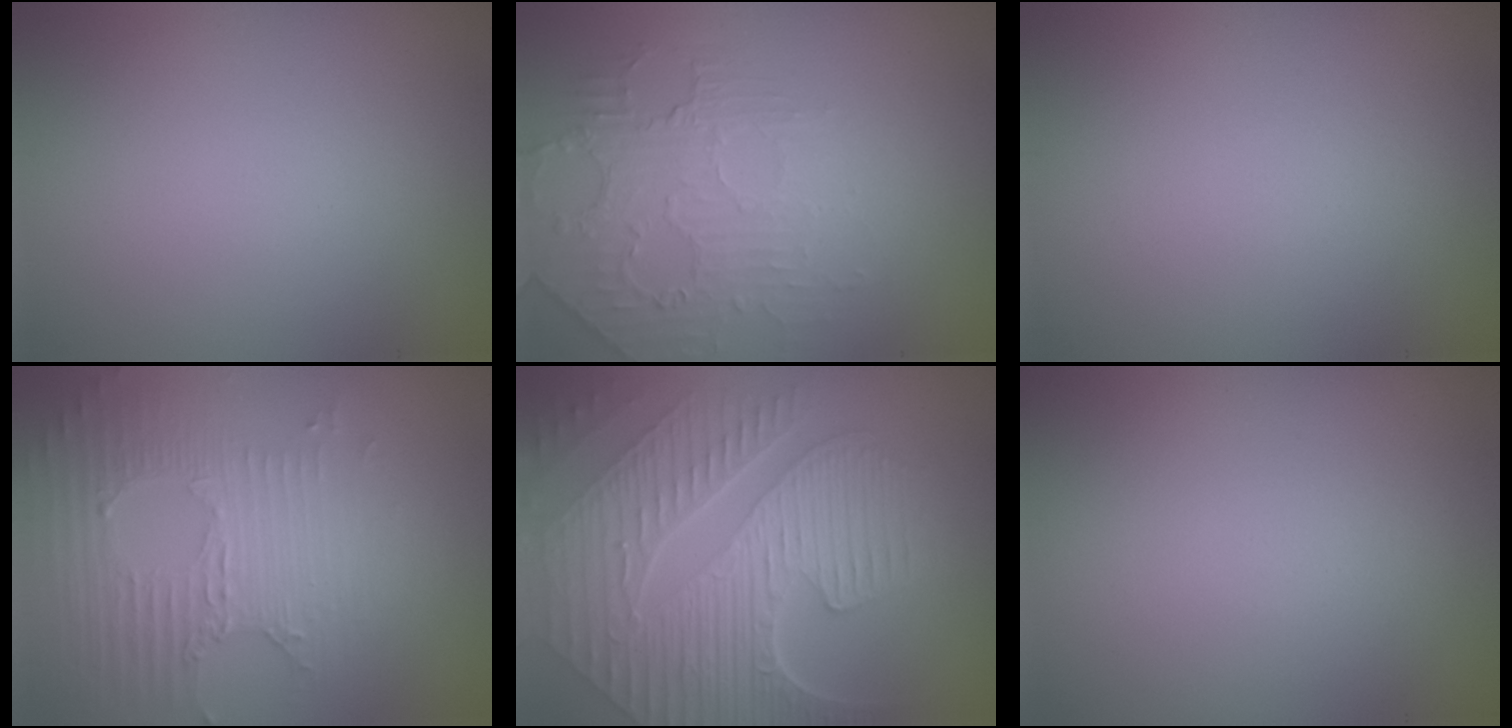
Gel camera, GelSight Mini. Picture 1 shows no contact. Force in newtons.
{"total": 2.3, "press": 1.5, "slide": 1.7}
{"total": 0.0}
{"total": 5.2, "press": 3.4, "slide": 3.9}
{"total": 9.8, "press": 6.5, "slide": 7.3}
{"total": 0.0}